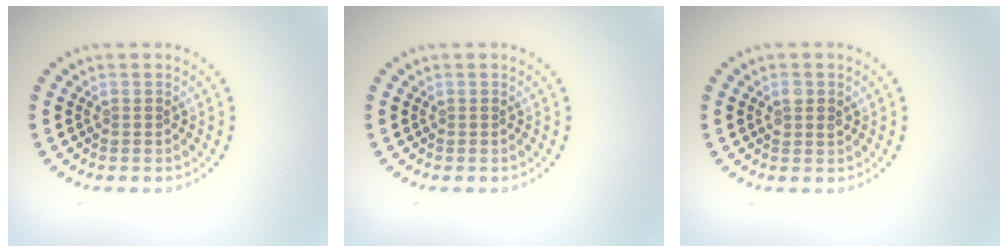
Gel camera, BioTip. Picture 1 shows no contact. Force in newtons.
{"total": 0.0}
{"total": 1.2, "press": 1.1, "slide": 0.3}